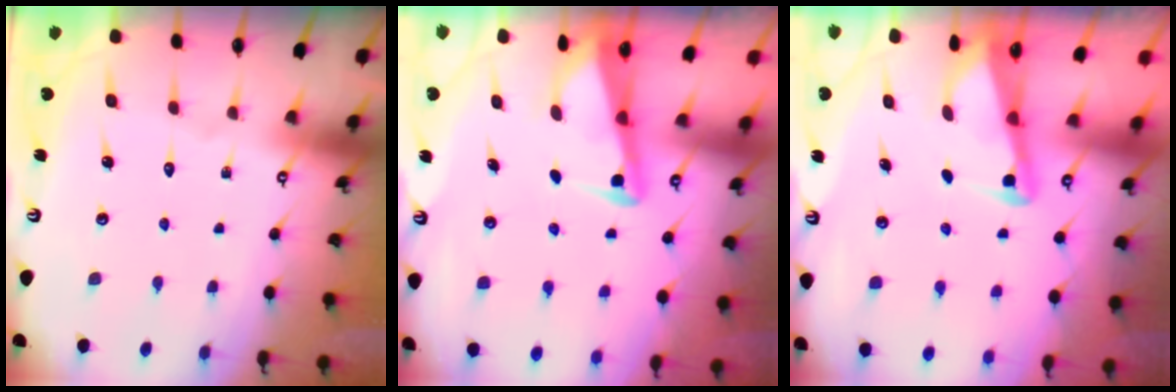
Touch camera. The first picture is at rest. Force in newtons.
{"total": 3.0, "press": 3.0, "slide": 0.3}
{"total": 3.0, "press": 3.0, "slide": 0.3}